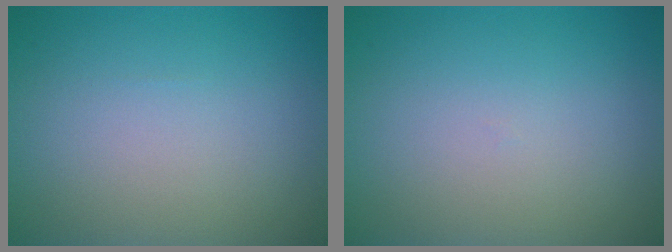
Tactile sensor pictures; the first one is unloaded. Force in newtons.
{"total": 0.0}